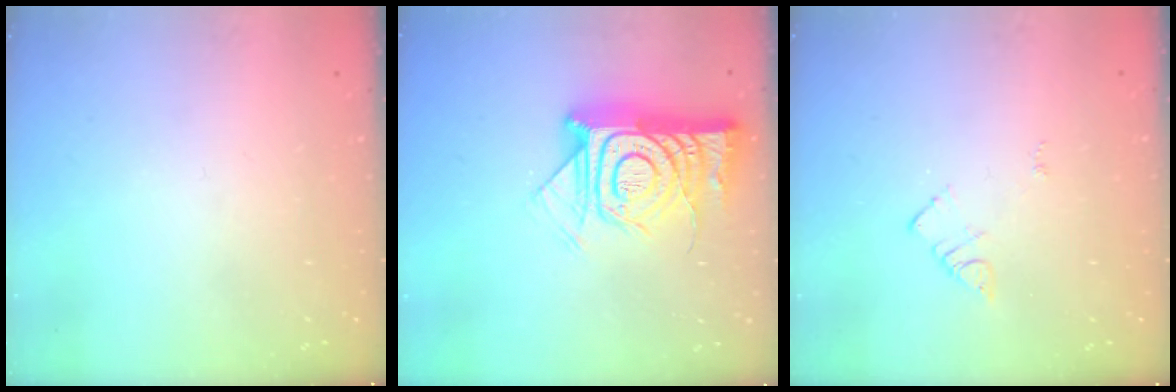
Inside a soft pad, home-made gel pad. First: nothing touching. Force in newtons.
{"total": 16.9, "press": 16.9, "slide": 1.2}
{"total": 3.7, "press": 3.7, "slide": 0.3}